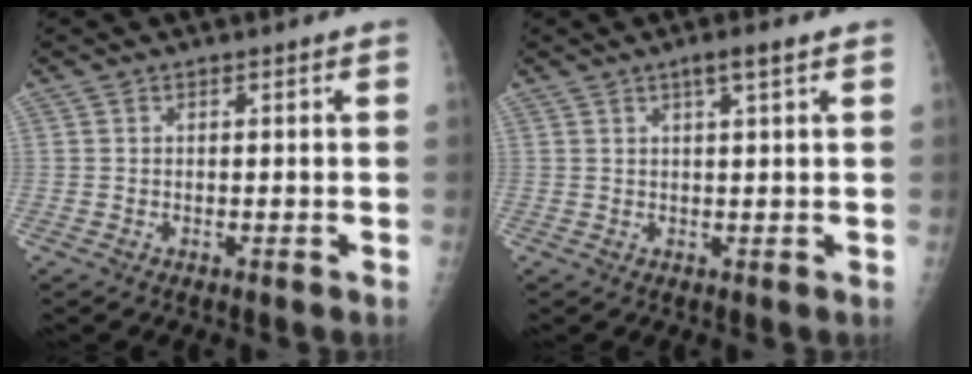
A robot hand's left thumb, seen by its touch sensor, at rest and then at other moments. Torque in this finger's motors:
{"motor_torque": [0.32, -0.16, 0.49, -0.10, 0.05]}